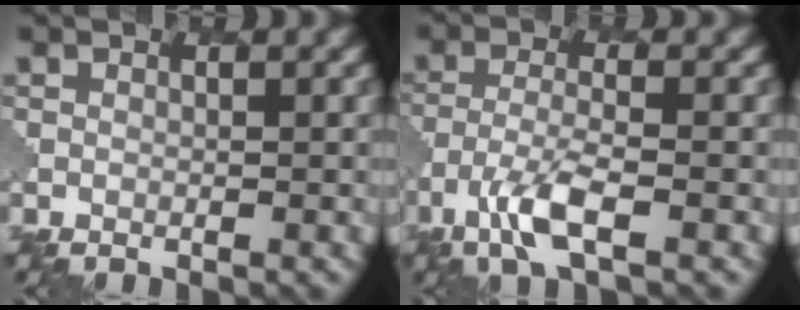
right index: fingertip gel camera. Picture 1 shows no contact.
{"total": 4.0, "force": [-2.2, 1.0, 3.1], "torque": [-0.071, -0.006, -0.049]}